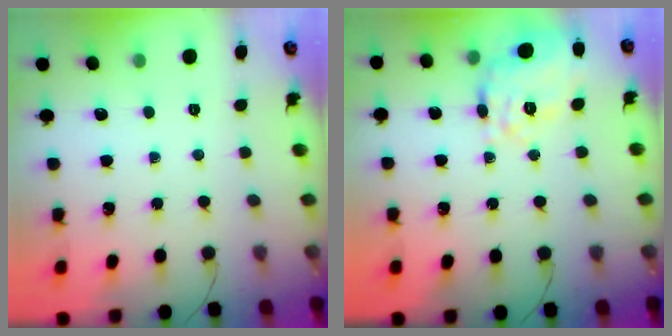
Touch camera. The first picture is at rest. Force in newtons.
{"total": 13.5, "press": 13.5, "slide": 1.3}